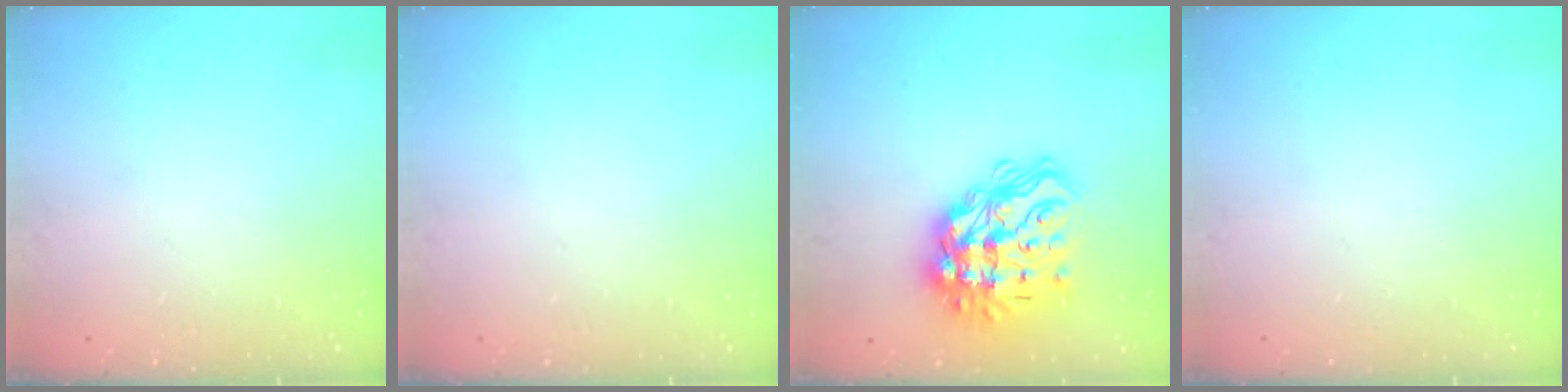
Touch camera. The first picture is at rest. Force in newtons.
{"total": 0.0}
{"total": 21.1, "press": 21.0, "slide": 2.0}
{"total": 0.0}